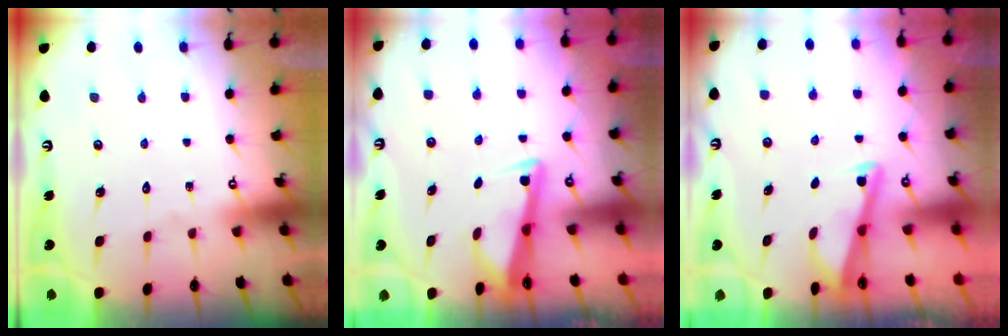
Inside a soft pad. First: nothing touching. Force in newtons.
{"total": 2.9, "press": 2.9, "slide": 0.4}
{"total": 2.8, "press": 2.8, "slide": 0.4}